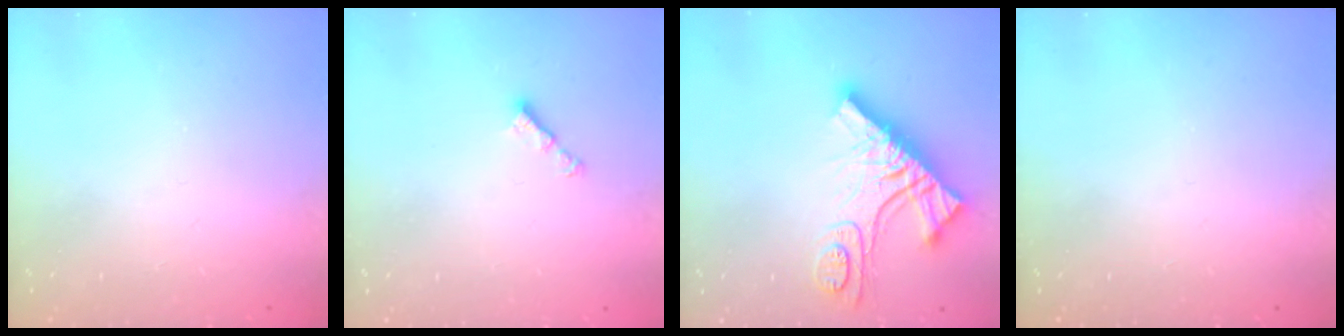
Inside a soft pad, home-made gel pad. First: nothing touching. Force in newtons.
{"total": 3.0, "press": 2.9, "slide": 0.5}
{"total": 14.2, "press": 14.1, "slide": 1.5}
{"total": 0.0}